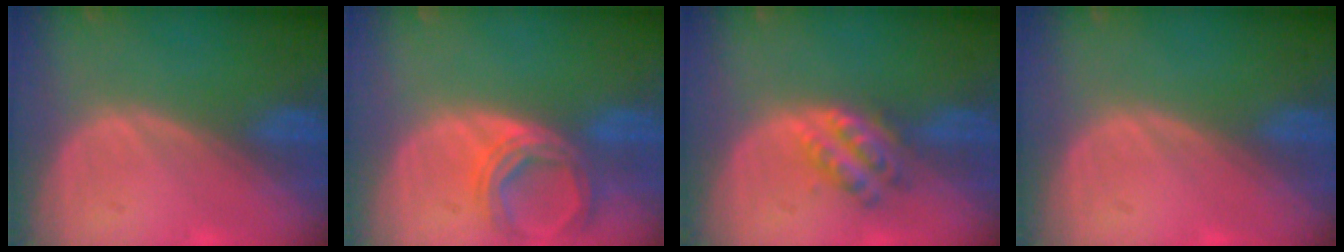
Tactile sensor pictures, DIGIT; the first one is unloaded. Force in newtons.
{"total": 6.6, "press": 6.0, "slide": 2.8}
{"total": 5.1, "press": 4.8, "slide": 1.8}
{"total": 0.0}